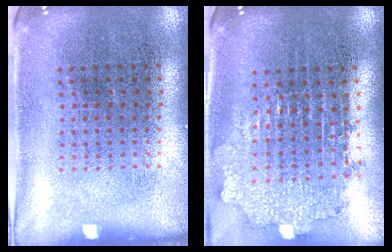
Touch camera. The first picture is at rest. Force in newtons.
{"total": 2.1, "press": 1.6, "slide": 1.2}